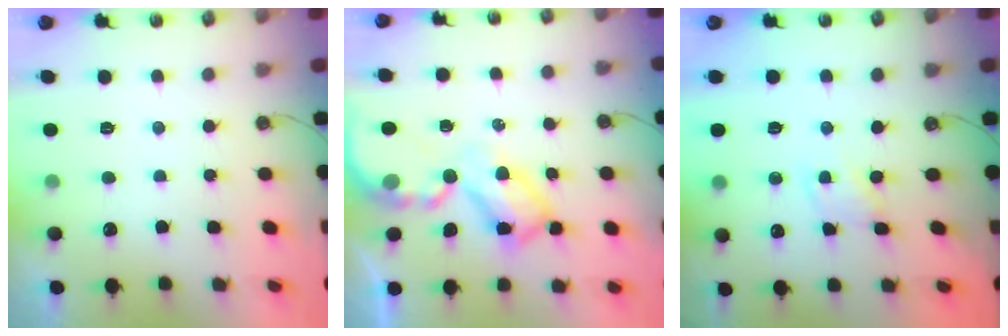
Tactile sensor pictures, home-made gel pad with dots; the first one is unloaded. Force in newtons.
{"total": 8.6, "press": 8.5, "slide": 0.7}
{"total": 2.1, "press": 2.1, "slide": 0.3}